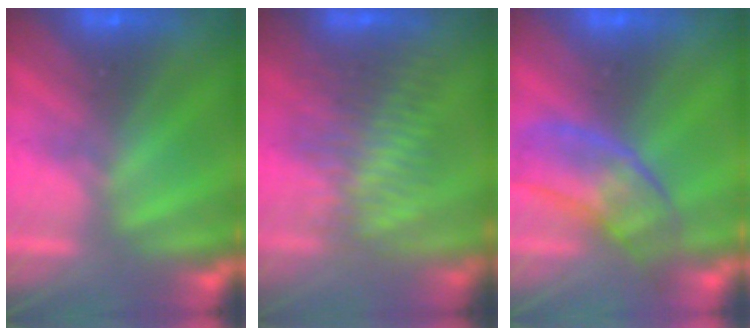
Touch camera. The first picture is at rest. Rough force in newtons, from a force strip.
{"total": 3.4}
{"total": 2.8}